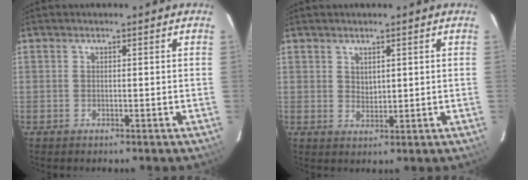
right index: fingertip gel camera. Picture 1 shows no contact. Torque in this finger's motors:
{"motor_torque": [-0.20, 0.03, 0.05, 0.00]}